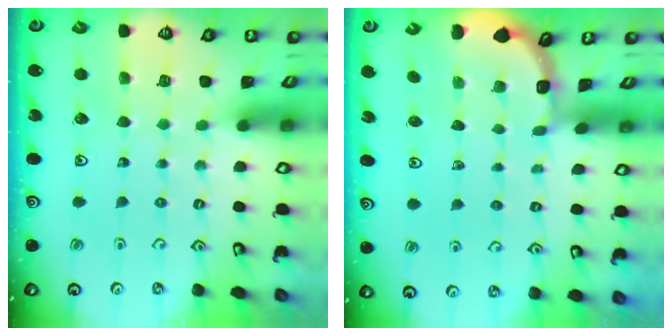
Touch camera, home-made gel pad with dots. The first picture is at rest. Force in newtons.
{"total": 1.7, "press": 1.7, "slide": 0.1}